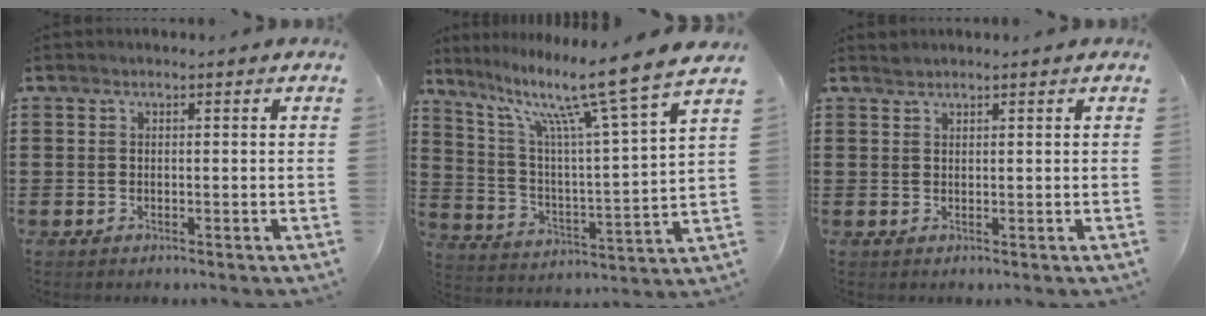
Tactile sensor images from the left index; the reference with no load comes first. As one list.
[{"total": 12.6, "force": [9.3, 0.1, 8.4], "torque": [-0.180, -0.061, 0.142]}, {"total": 0.8, "force": [0.8, 0.2, 0.1], "torque": [-0.003, 0.000, 0.016]}]